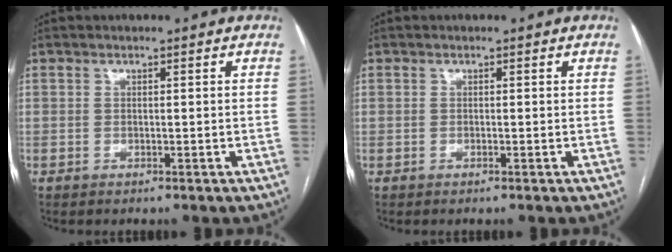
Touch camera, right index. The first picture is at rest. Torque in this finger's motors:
{"motor_torque": [-1.13, 1.00, -1.05, -0.21]}